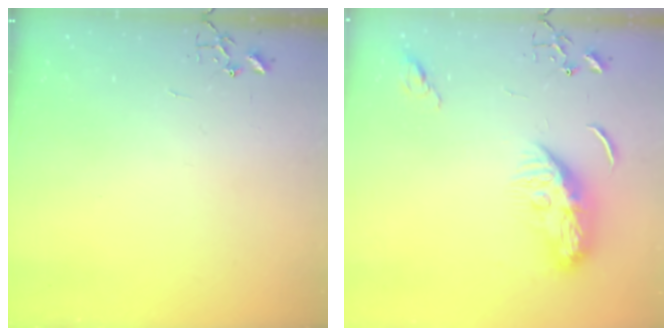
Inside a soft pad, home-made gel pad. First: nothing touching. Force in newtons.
{"total": 10.3, "press": 10.2, "slide": 0.9}